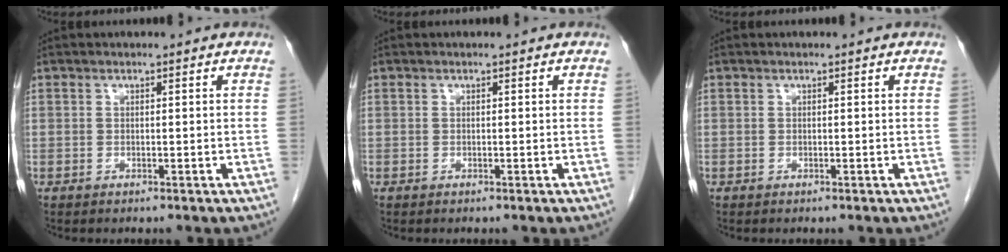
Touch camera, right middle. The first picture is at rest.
{"total": 0.0}
{"total": 0.0}